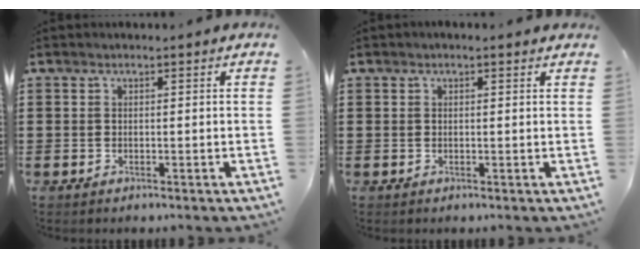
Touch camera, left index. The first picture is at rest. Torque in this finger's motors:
{"motor_torque": [2.01, -0.13, 0.84, 0.15]}